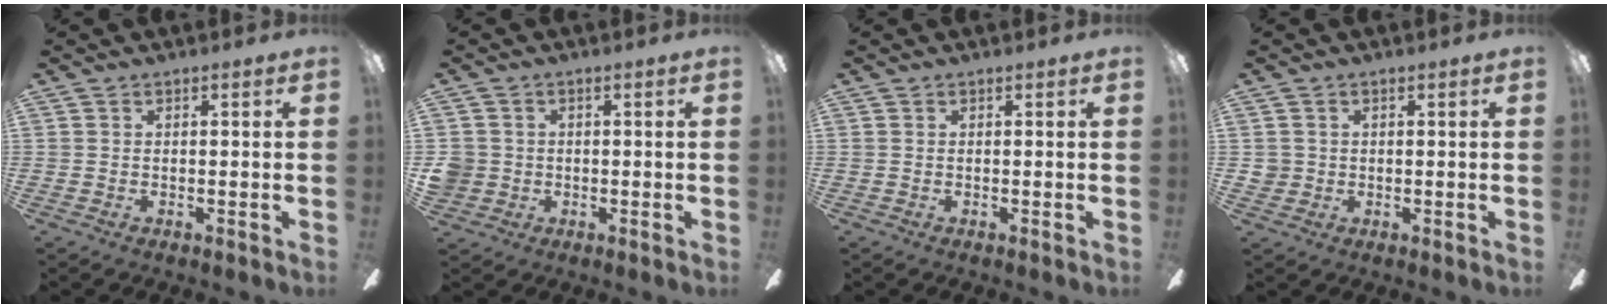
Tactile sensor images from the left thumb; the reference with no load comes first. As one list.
[{"total": 3.8, "force": [0.0, 3.7, 0.5], "torque": [-0.014, 0.006, -0.001]}, {"total": 0.0}, {"total": 2.4, "force": [0.4, 2.4, 0.2], "torque": [-0.010, 0.005, 0.007]}]